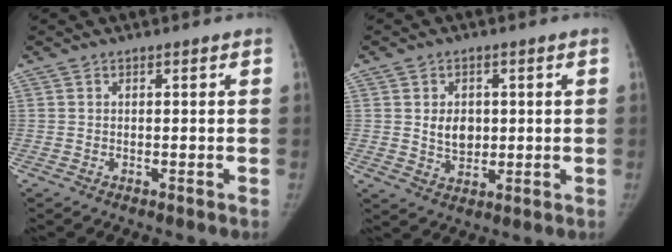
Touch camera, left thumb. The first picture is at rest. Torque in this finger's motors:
{"motor_torque": [-0.09, 0.10, 0.05, 0.12, 0.04]}